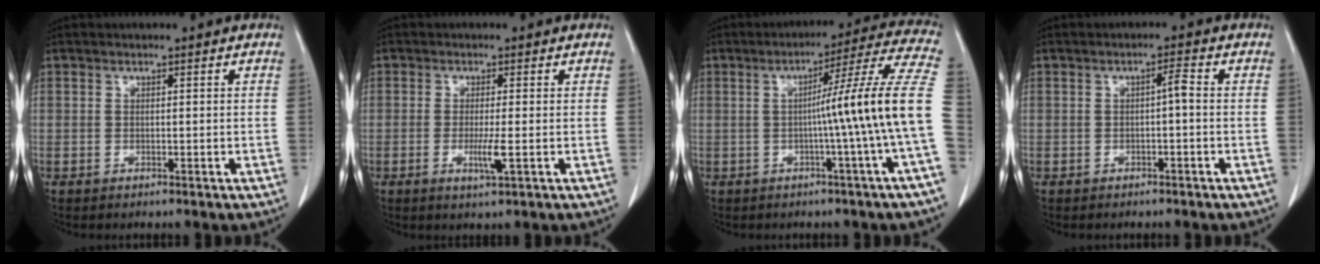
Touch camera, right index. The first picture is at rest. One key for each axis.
{"total": 3.1, "fx": -0.8, "fy": 0.0, "fz": 3.0, "tx": -0.056, "ty": -0.007, "tz": -0.013}
{"total": 14.5, "fx": -1.9, "fy": -3.0, "fz": 14.1, "tx": -0.180, "ty": 0.010, "tz": -0.032}
{"total": 1.7, "fx": -0.3, "fy": 0.2, "fz": 1.7, "tx": -0.025, "ty": 0.004, "tz": -0.005}